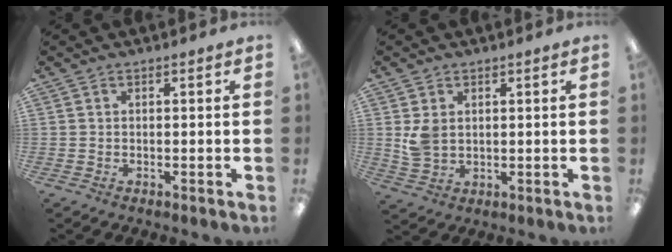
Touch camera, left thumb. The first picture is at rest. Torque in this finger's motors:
{"motor_torque": [-0.10, 0.48, -0.04, -0.08, 0.01]}